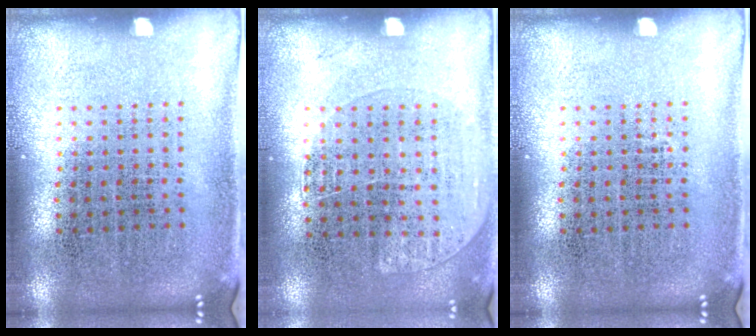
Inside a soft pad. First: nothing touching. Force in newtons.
{"total": 1.2, "press": 1.0, "slide": 0.7}
{"total": 0.0}